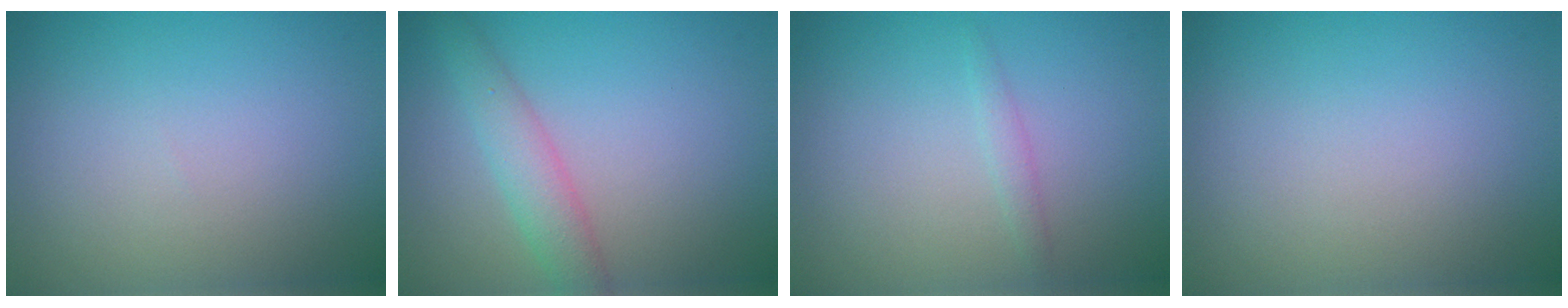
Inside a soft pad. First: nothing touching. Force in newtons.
{"total": 2.8, "press": 2.8, "slide": 0.0}
{"total": 0.9, "press": 0.9, "slide": 0.0}
{"total": 0.0}